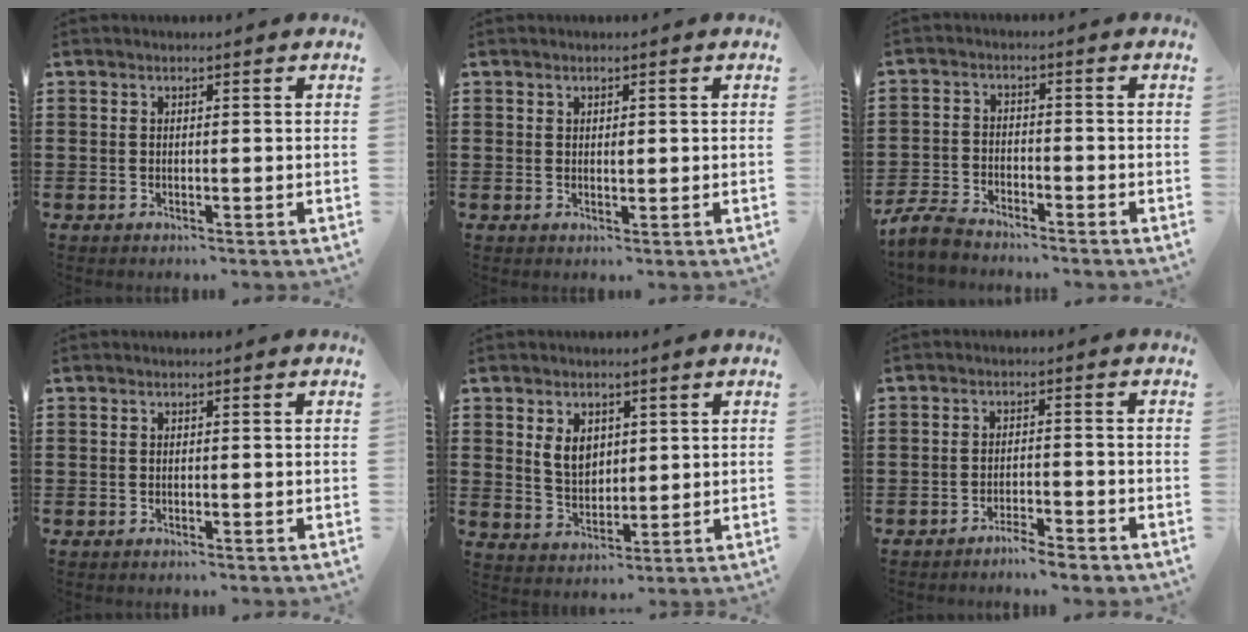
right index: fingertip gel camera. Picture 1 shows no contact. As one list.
[{"total": 1.0, "force": [0.3, 0.5, 0.7], "torque": [-0.016, 0.002, 0.006]}, {"total": 4.2, "force": [-4.1, 0.6, 1.1], "torque": [-0.043, -0.007, -0.086]}, {"total": 0.0}, {"total": 4.9, "force": [1.6, 3.4, 3.1], "torque": [-0.064, 0.006, 0.027]}, {"total": 2.8, "force": [-2.8, -0.1, 0.6], "torque": [-0.013, 0.000, -0.056]}]